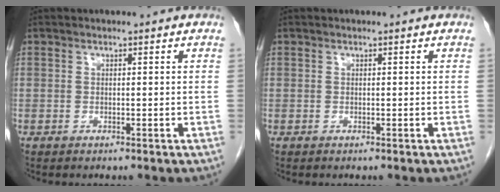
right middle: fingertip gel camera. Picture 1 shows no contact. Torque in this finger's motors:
{"motor_torque": [0.48, -0.68, 0.00, 0.00]}